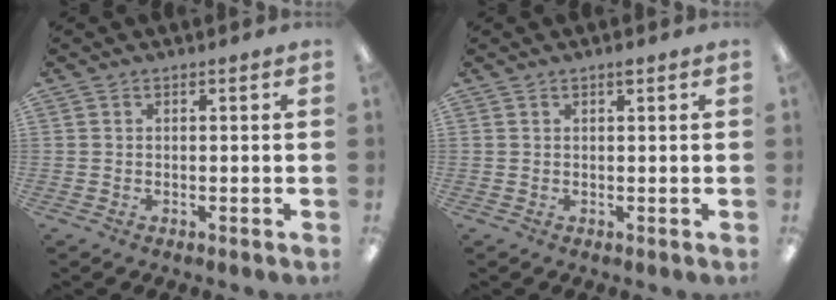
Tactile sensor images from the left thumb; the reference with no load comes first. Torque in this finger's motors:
{"motor_torque": [0.10, 0.05, 0.13, 0.14, 0.01]}